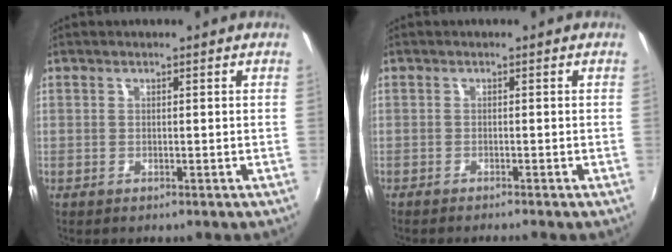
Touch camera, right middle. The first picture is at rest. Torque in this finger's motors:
{"motor_torque": [0.08, -0.09, 0.04, 0.05]}